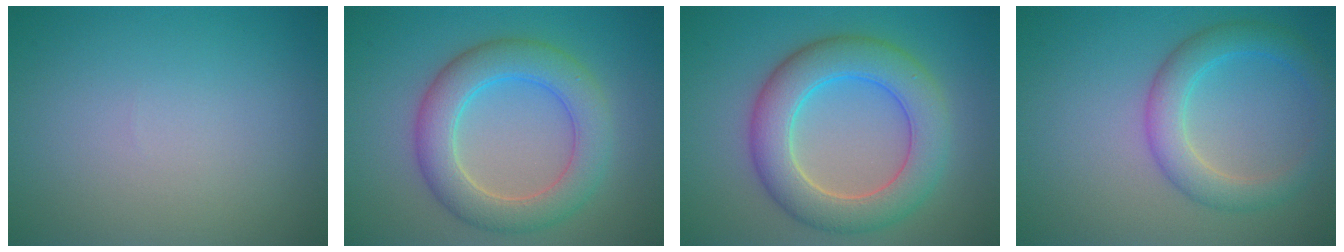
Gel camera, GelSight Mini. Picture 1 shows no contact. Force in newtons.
{"total": 4.7, "press": 4.7, "slide": 0.5}
{"total": 7.2, "press": 7.1, "slide": 0.6}
{"total": 3.9, "press": 3.9, "slide": 0.2}